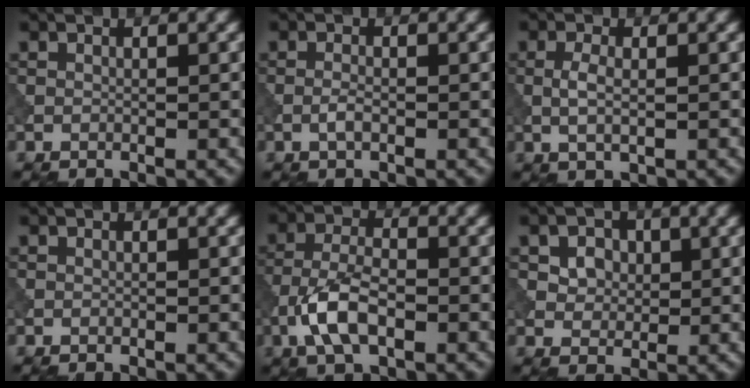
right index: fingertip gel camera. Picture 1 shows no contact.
{"total": 1.1, "force": [-0.5, 0.4, 1.0], "torque": [-0.023, 0.000, -0.012]}
{"total": 2.1, "force": [-0.2, 0.9, 1.9], "torque": [-0.042, -0.001, -0.003]}
{"total": 0.0}
{"total": 4.8, "force": [-2.0, 2.2, 3.8], "torque": [-0.076, 0.004, -0.045]}
{"total": 5.0, "force": [2.2, 3.7, 2.6], "torque": [-0.055, 0.012, 0.030]}